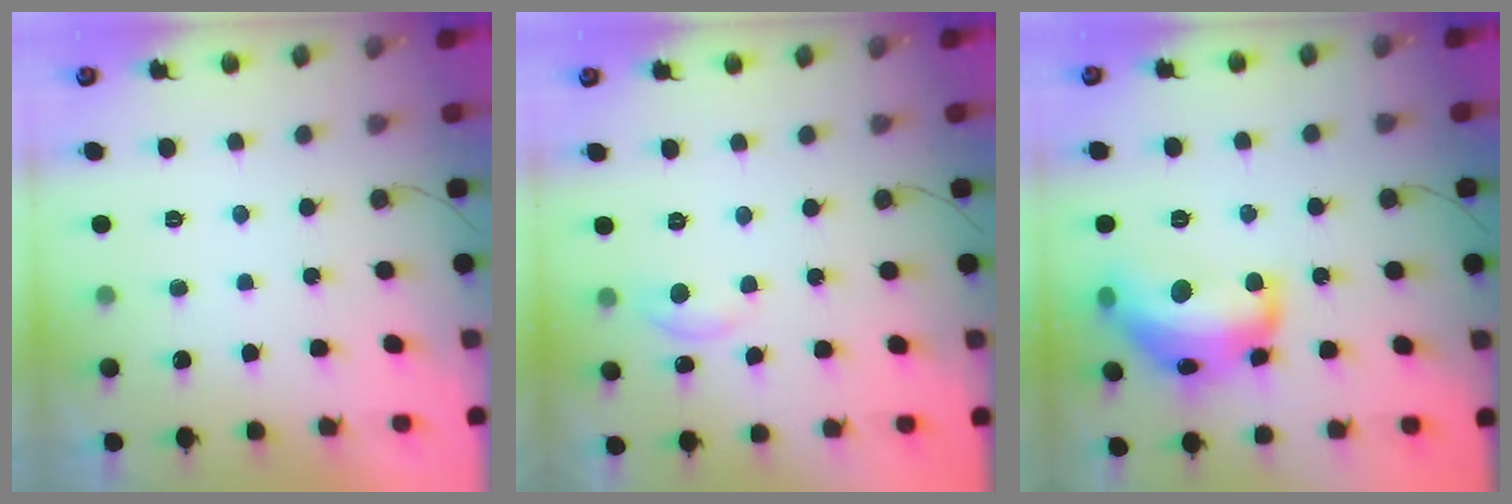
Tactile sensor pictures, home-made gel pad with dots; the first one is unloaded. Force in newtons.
{"total": 4.4, "press": 4.3, "slide": 0.6}
{"total": 19.6, "press": 19.5, "slide": 1.1}